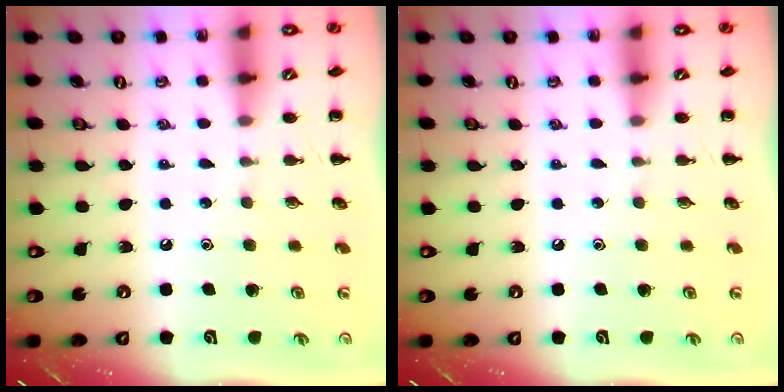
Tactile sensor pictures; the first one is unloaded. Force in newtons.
{"total": 0.0}